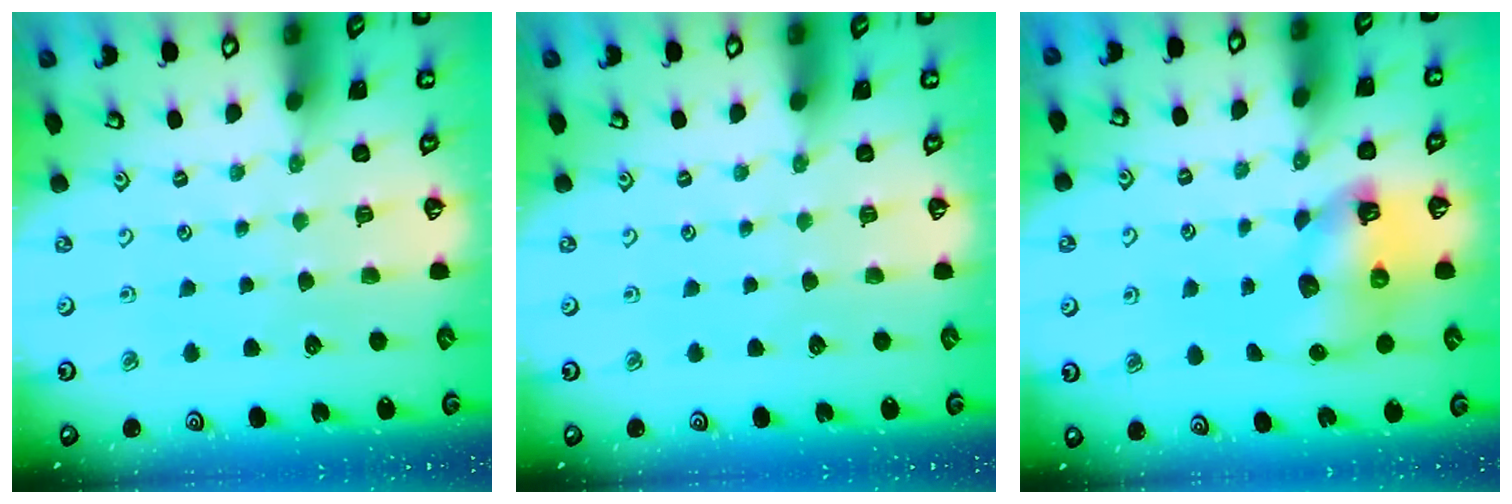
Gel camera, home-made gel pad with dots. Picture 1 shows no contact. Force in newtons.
{"total": 0.0}
{"total": 9.4, "press": 9.3, "slide": 1.4}